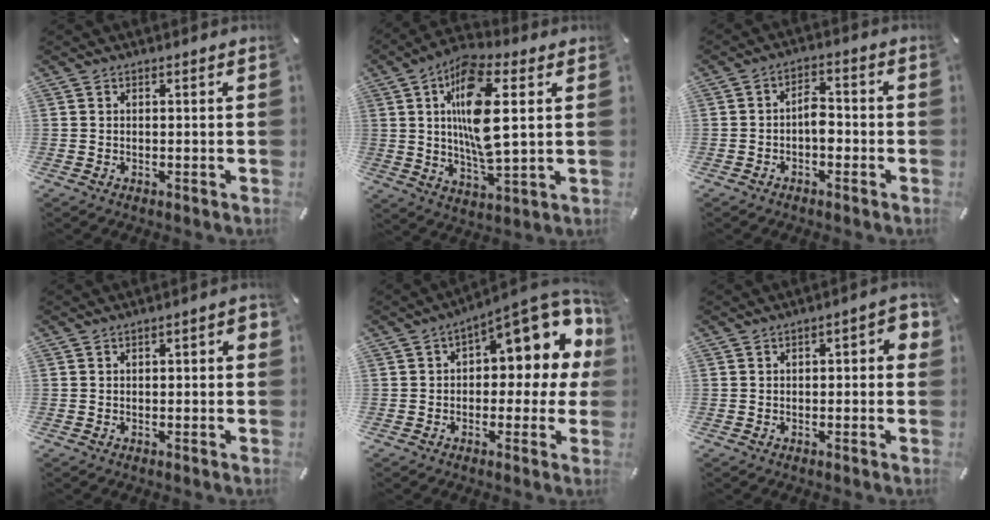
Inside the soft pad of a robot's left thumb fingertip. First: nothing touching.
{"total": 15.9, "force": [3.3, 6.0, 14.3], "torque": [-0.290, -0.008, 0.048]}
{"total": 5.0, "force": [-2.0, 2.9, 3.5], "torque": [-0.060, 0.018, -0.036]}
{"total": 2.3, "force": [-0.3, 1.2, 2.0], "torque": [-0.026, 0.004, -0.009]}
{"total": 13.7, "force": [5.8, 6.5, 10.5], "torque": [-0.122, -0.048, 0.096]}
{"total": 4.4, "force": [-0.5, 2.1, 3.8], "torque": [-0.050, 0.010, -0.012]}